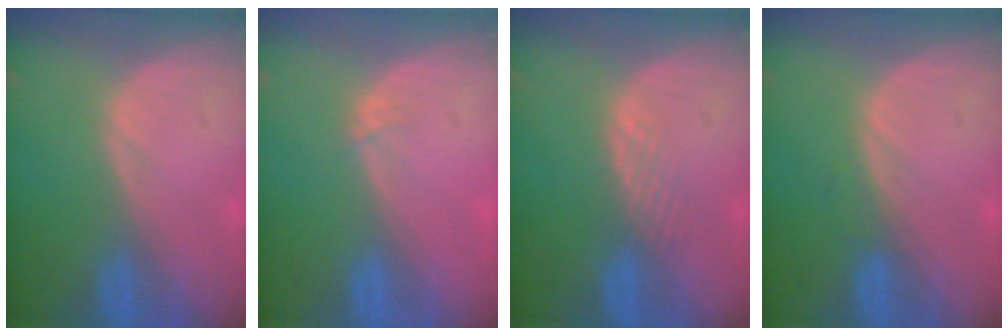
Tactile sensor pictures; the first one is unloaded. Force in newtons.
{"total": 0.7, "press": 0.6, "slide": 0.3}
{"total": 1.8, "press": 1.8, "slide": 0.2}
{"total": 0.6, "press": 0.6, "slide": 0.2}